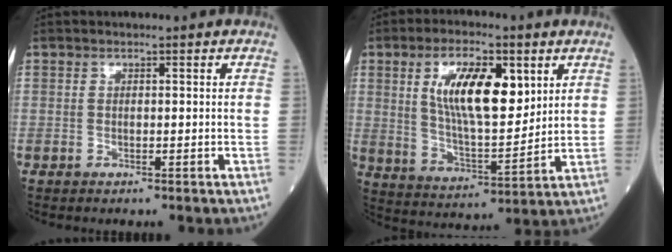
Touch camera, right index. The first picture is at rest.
{"total": 13.1, "force": [4.7, 4.4, 11.5], "torque": [-0.217, 0.004, 0.087]}